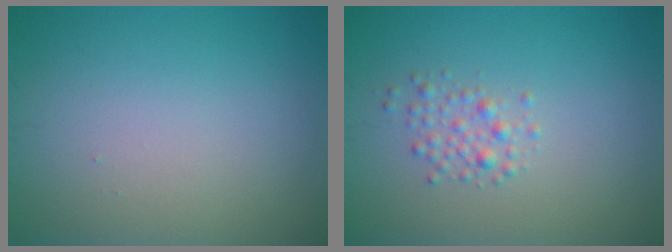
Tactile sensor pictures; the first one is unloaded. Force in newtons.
{"total": 1.6, "press": 1.6, "slide": 0.1}